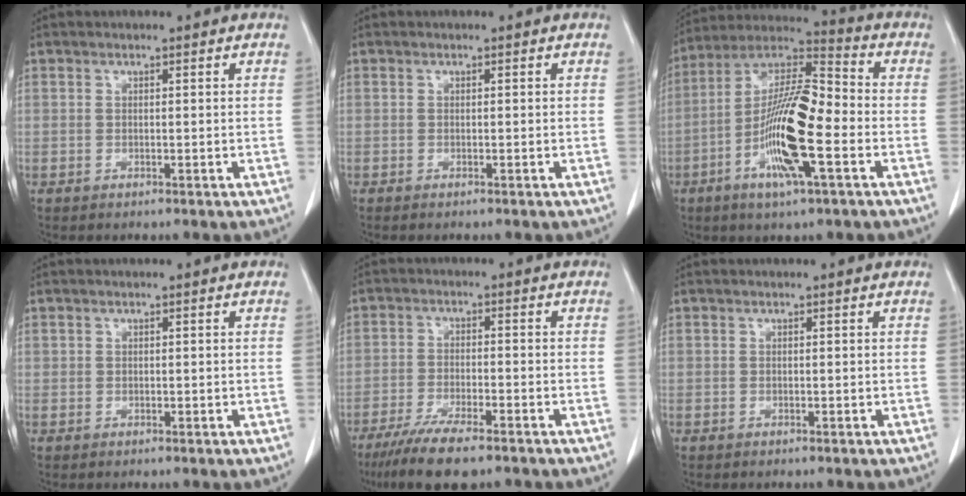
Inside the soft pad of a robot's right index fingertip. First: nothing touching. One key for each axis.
{"total": 0.0}
{"total": 15.9, "fx": -4.4, "fy": 2.5, "fz": 15.1, "tx": -0.289, "ty": 0.002, "tz": -0.083}
{"total": 0.5, "fx": 0.2, "fy": 0.5, "fz": 0.2, "tx": 0.002, "ty": 0.002, "tz": 0.002}
{"total": 9.3, "fx": -6.9, "fy": 1.6, "fz": 6.0, "tx": -0.101, "ty": -0.019, "tz": -0.112}
{"total": 0.0}